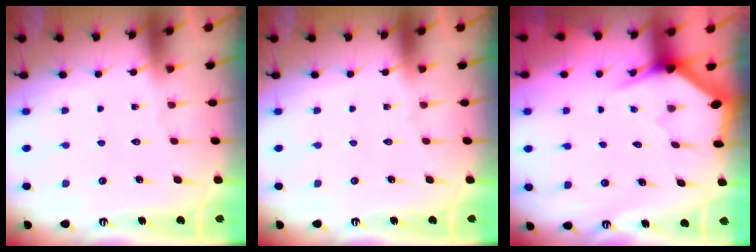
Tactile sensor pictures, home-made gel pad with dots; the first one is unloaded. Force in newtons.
{"total": 0.0}
{"total": 3.0, "press": 3.0, "slide": 0.1}